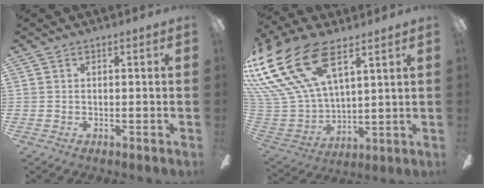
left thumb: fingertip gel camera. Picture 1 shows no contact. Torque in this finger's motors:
{"motor_torque": [2.84, 2.17, 1.38, -1.39, 0.59]}